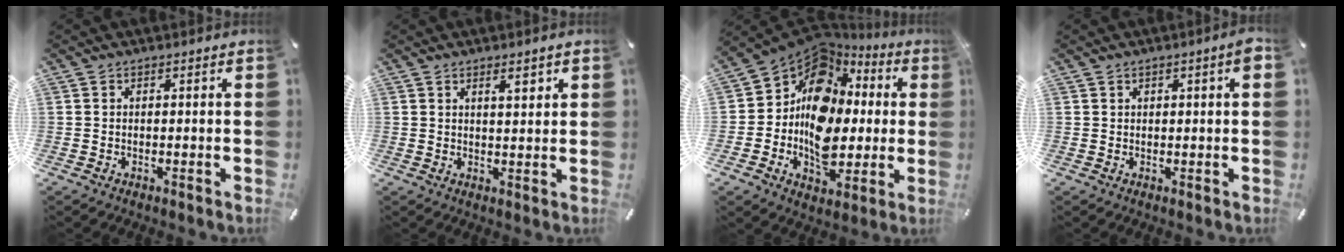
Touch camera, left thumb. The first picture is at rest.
{"total": 3.4, "force": [2.1, 1.2, 2.4], "torque": [-0.034, -0.005, 0.033]}
{"total": 15.1, "force": [0.2, 12.4, 8.7], "torque": [-0.166, -0.031, 0.004]}
{"total": 2.3, "force": [0.9, 0.8, 2.0], "torque": [-0.031, 0.001, 0.012]}